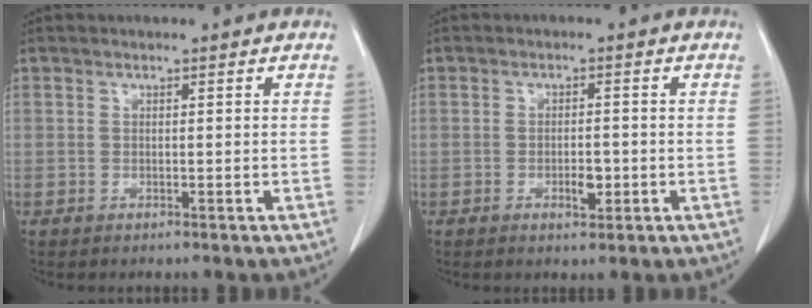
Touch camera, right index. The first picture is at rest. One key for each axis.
{"total": 2.7, "fx": -0.8, "fy": 1.2, "fz": 2.3, "tx": -0.036, "ty": 0.002, "tz": -0.005}